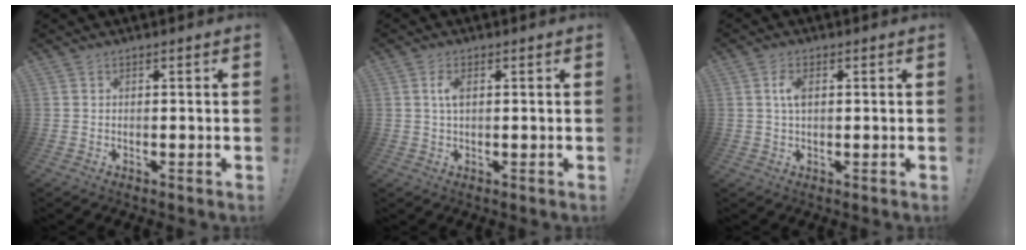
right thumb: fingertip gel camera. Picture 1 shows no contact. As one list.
[{"total": 3.2, "force": [0.7, 1.4, 2.8], "torque": [-0.042, 0.000, 0.007]}, {"total": 4.0, "force": [0.8, 2.0, 3.3], "torque": [-0.053, 0.000, 0.010]}]